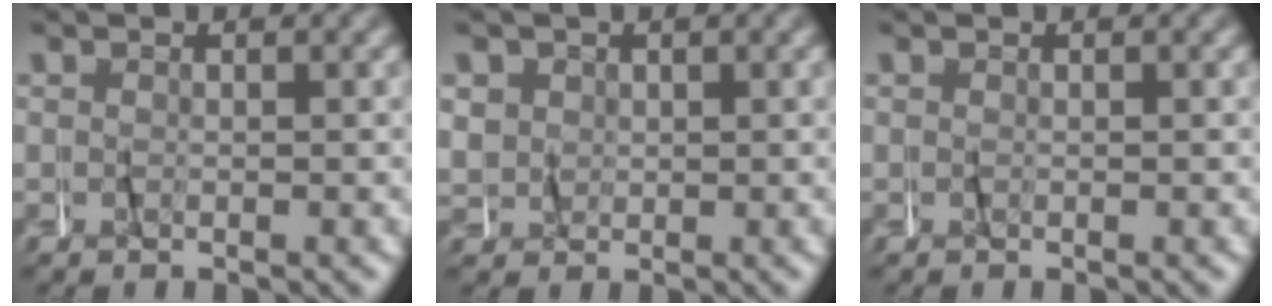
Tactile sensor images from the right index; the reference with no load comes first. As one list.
[{"total": 3.6, "force": [1.1, 3.2, 1.3], "torque": [-0.042, -0.005, 0.024]}, {"total": 0.0}]